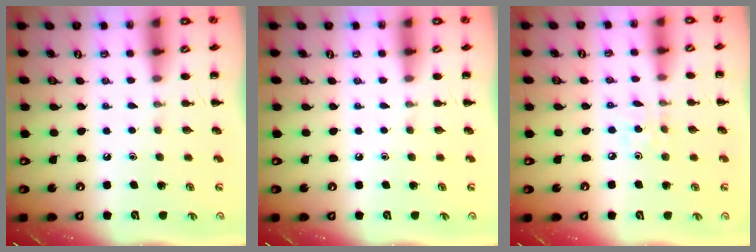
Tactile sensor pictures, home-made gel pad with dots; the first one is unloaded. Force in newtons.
{"total": 0.0}
{"total": 2.6, "press": 2.5, "slide": 0.8}